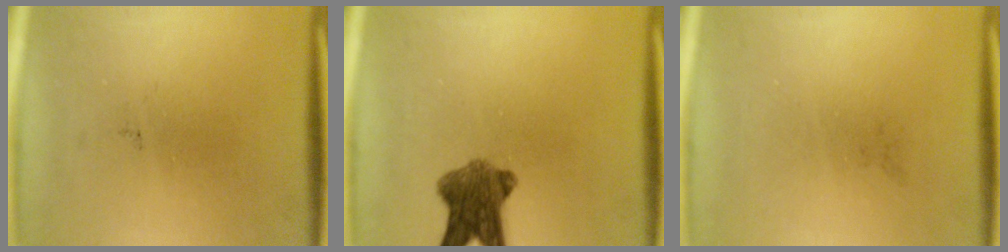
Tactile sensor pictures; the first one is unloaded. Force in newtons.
{"total": 7.3}
{"total": 0.0}